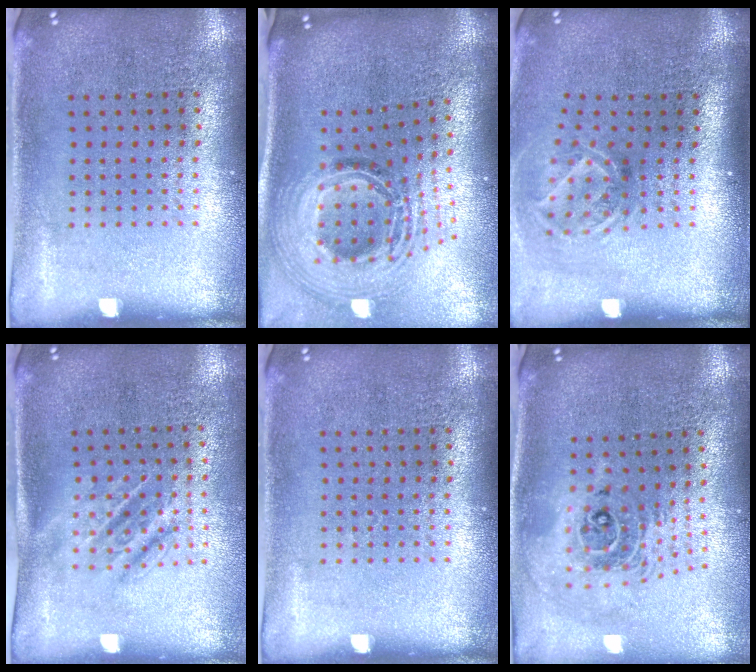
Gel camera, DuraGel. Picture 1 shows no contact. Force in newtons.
{"total": 2.6, "press": 1.8, "slide": 1.8}
{"total": 1.9, "press": 1.3, "slide": 1.4}
{"total": 1.6, "press": 1.2, "slide": 1.0}
{"total": 0.0}
{"total": 2.2, "press": 1.7, "slide": 1.5}